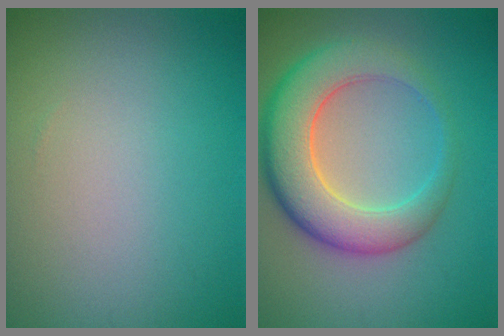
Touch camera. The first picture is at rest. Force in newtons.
{"total": 7.7, "press": 7.7, "slide": 0.3}